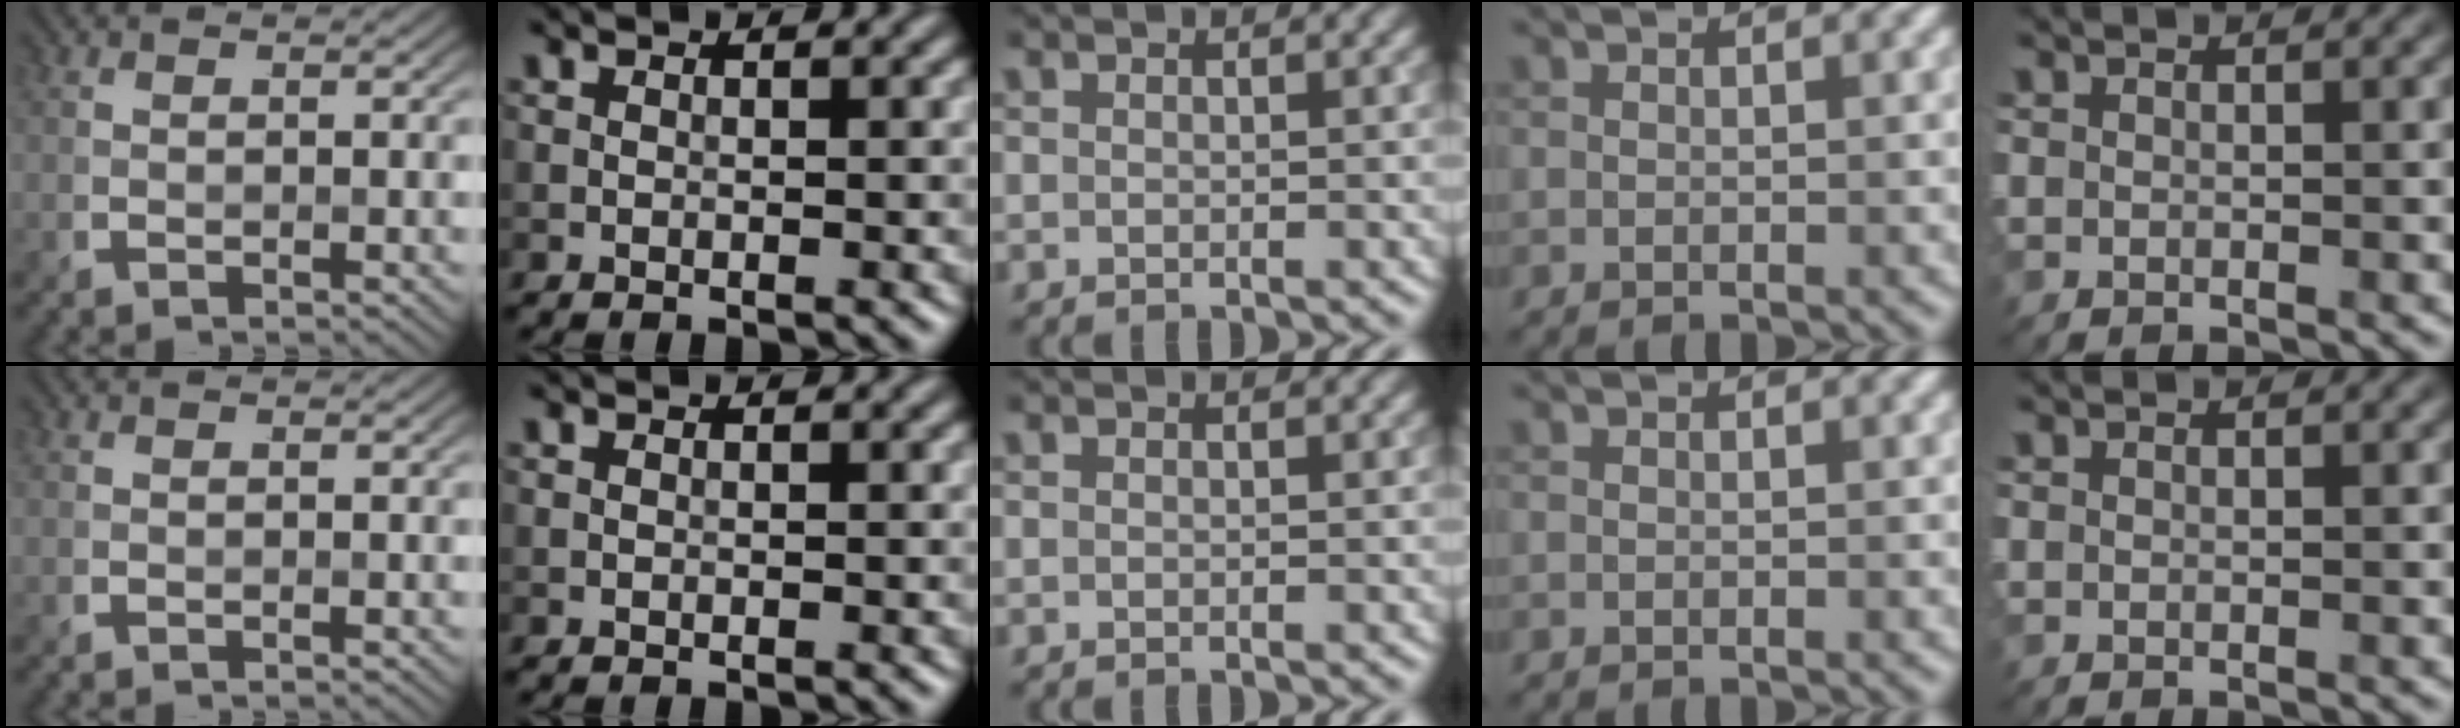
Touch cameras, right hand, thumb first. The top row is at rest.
{}